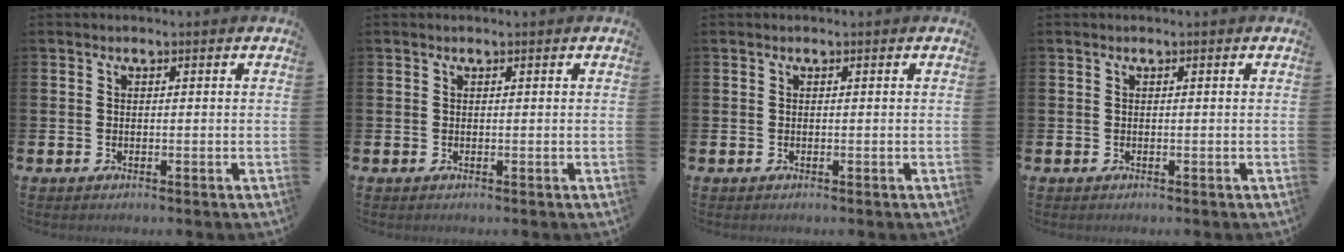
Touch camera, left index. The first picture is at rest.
{"total": 0.0}
{"total": 0.0}
{"total": 0.0}